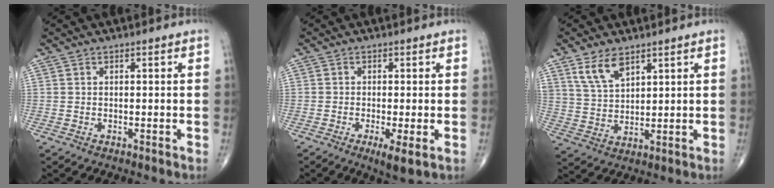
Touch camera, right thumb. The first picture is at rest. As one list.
[{"total": 4.2, "force": [-1.4, 0.8, 3.9], "torque": [-0.071, -0.013, -0.026]}, {"total": 6.7, "force": [4.3, 3.2, 3.9], "torque": [-0.066, -0.021, 0.092]}]